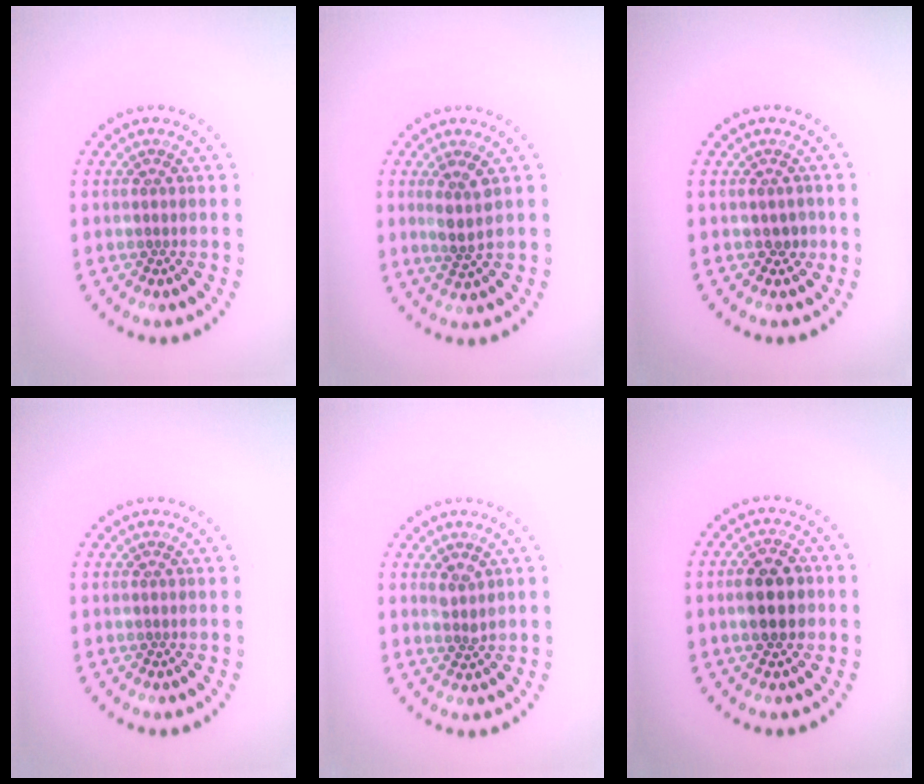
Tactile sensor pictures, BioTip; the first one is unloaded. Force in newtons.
{"total": 2.2, "press": 1.7, "slide": 1.5}
{"total": 0.9, "press": 0.9, "slide": 0.3}
{"total": 0.0}
{"total": 1.2, "press": 1.0, "slide": 0.7}
{"total": 3.5, "press": 3.5, "slide": 0.2}